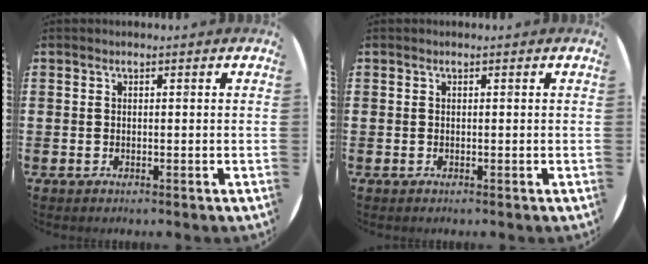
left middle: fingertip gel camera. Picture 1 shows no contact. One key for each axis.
{"total": 0.0}